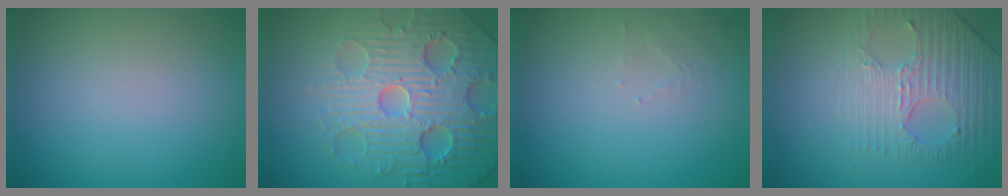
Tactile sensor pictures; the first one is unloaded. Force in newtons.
{"total": 7.6, "press": 7.4, "slide": 1.5}
{"total": 1.0, "press": 1.0, "slide": 0.2}
{"total": 4.4, "press": 3.2, "slide": 3.0}